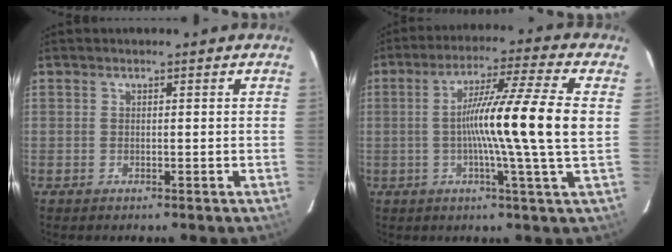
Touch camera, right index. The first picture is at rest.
{"total": 14.4, "force": [0.0, -2.0, 14.2], "torque": [-0.238, -0.003, -0.011]}